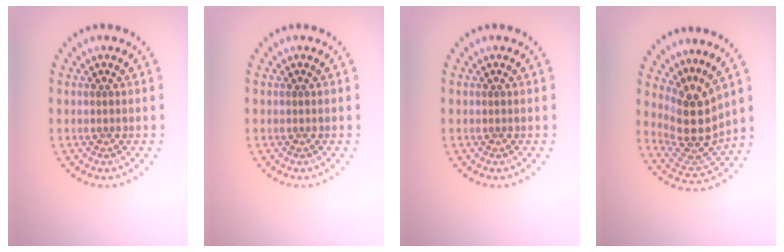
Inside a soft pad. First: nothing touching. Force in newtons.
{"total": 0.0}
{"total": 0.0}
{"total": 4.6, "press": 3.5, "slide": 2.9}